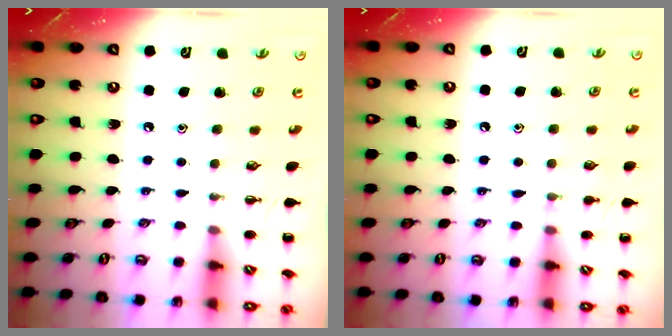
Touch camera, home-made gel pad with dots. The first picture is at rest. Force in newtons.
{"total": 5.5, "press": 5.2, "slide": 1.6}